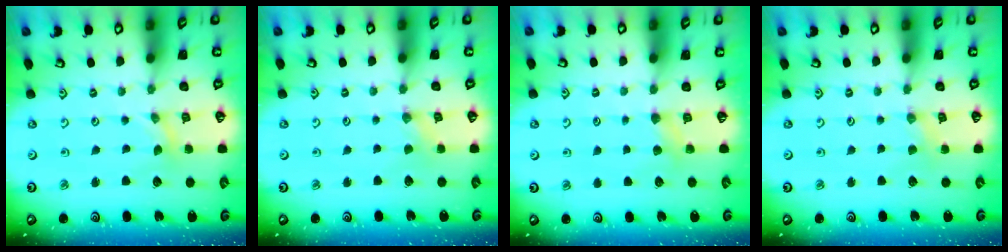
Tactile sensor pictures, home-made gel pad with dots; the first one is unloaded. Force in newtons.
{"total": 0.0}
{"total": 5.0, "press": 5.0, "slide": 0.6}
{"total": 1.7, "press": 1.7, "slide": 0.3}